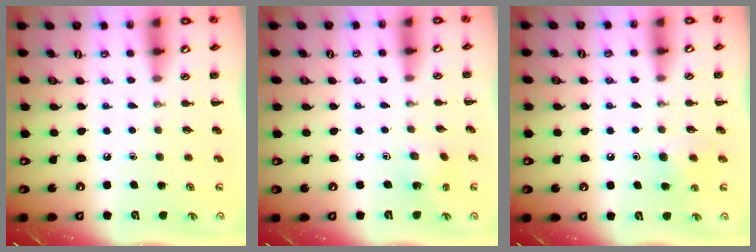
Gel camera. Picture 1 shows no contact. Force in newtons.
{"total": 1.8, "press": 1.7, "slide": 0.8}
{"total": 7.6, "press": 7.4, "slide": 1.7}